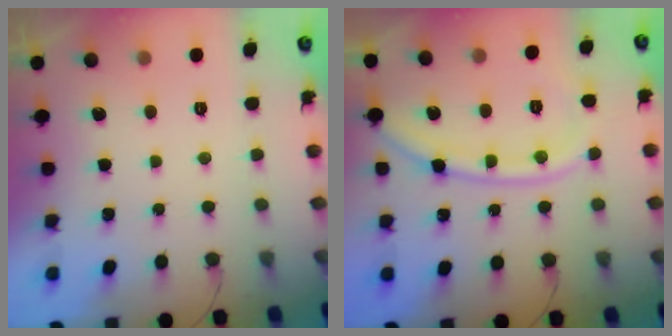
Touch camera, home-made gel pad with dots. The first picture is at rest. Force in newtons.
{"total": 11.3, "press": 11.2, "slide": 1.2}